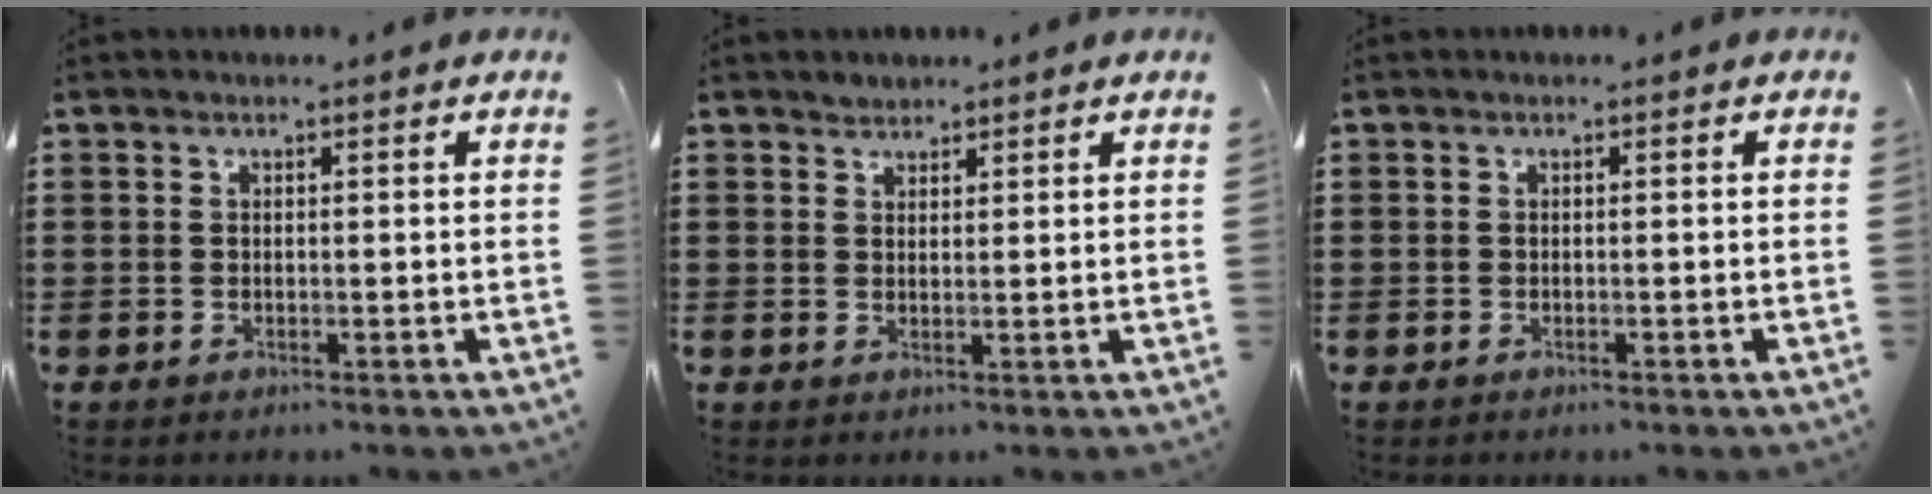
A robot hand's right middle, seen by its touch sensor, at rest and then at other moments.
{"total": 1.5, "force": [1.4, 0.4, -0.6], "torque": [0.006, 0.003, 0.028]}
{"total": 0.0}